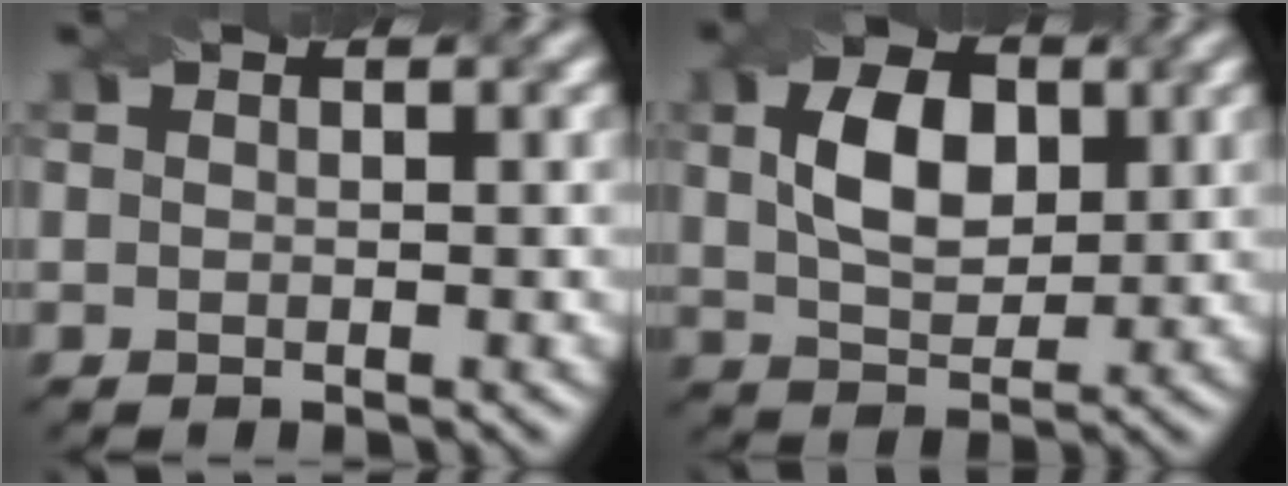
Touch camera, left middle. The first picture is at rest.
{"total": 5.8, "force": [1.4, 3.5, 4.3], "torque": [-0.084, 0.004, 0.024]}